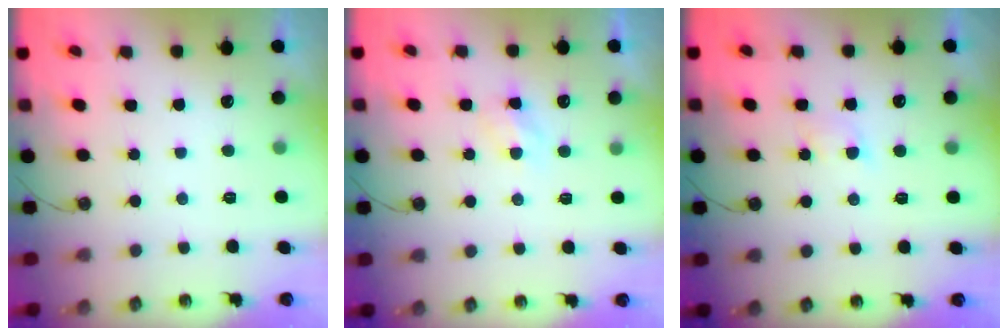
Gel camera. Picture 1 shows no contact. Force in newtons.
{"total": 3.8, "press": 3.7, "slide": 0.5}
{"total": 3.2, "press": 3.2, "slide": 0.6}